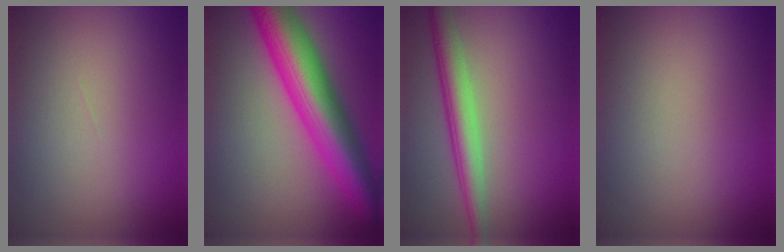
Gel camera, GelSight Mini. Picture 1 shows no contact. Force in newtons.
{"total": 10.3, "press": 10.3, "slide": 0.2}
{"total": 4.2, "press": 4.2, "slide": 0.1}
{"total": 0.0}